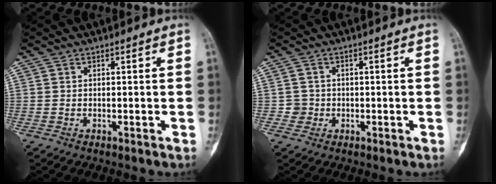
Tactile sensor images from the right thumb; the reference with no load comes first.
{"total": 2.0, "force": [-0.4, 1.9, -0.1], "torque": [0.015, 0.009, -0.012]}